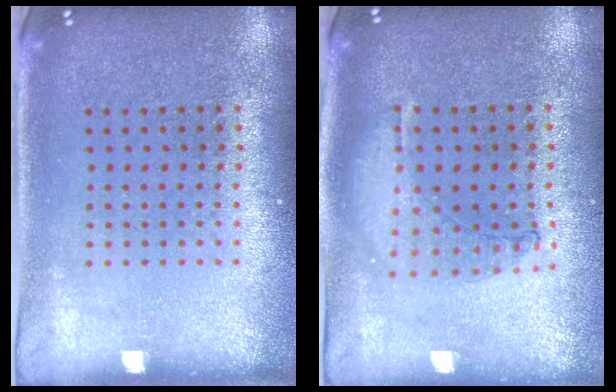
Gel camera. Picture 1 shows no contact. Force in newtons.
{"total": 1.0, "press": 1.0, "slide": 0.1}